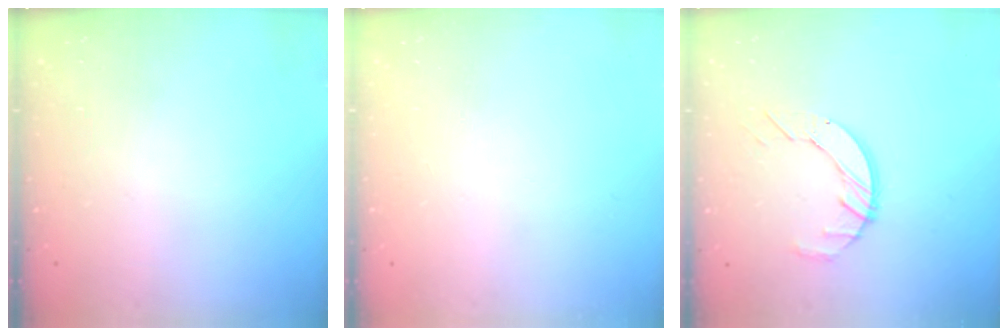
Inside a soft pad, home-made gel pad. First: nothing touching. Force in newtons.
{"total": 0.0}
{"total": 7.3, "press": 7.2, "slide": 0.7}